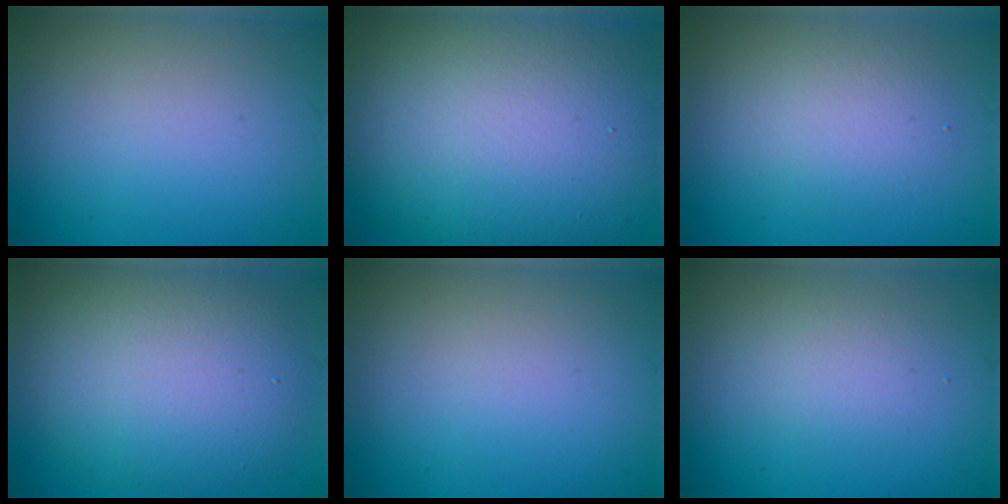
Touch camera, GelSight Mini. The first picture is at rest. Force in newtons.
{"total": 16.3, "press": 16.2, "slide": 1.1}
{"total": 2.9, "press": 2.8, "slide": 0.2}
{"total": 8.8, "press": 8.8, "slide": 0.5}
{"total": 0.0}
{"total": 1.7, "press": 1.7, "slide": 0.1}